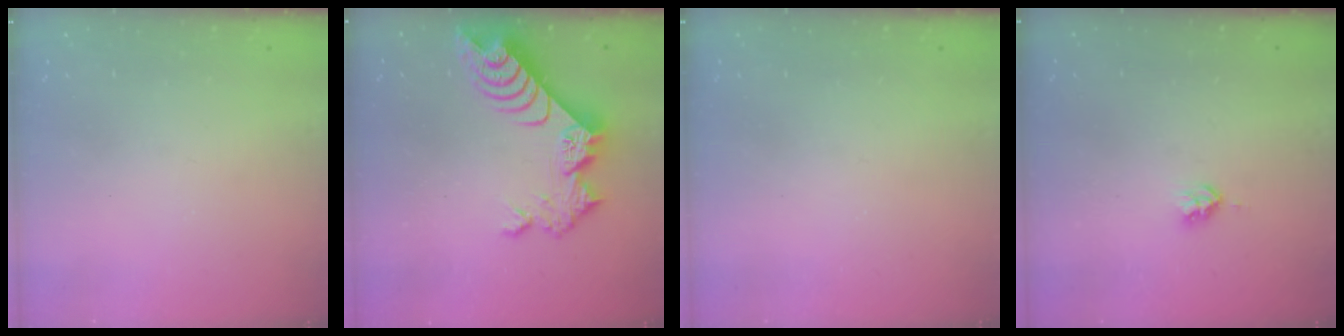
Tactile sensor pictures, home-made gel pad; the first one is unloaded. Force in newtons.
{"total": 10.0, "press": 10.0, "slide": 0.9}
{"total": 0.0}
{"total": 2.8, "press": 2.8, "slide": 0.2}